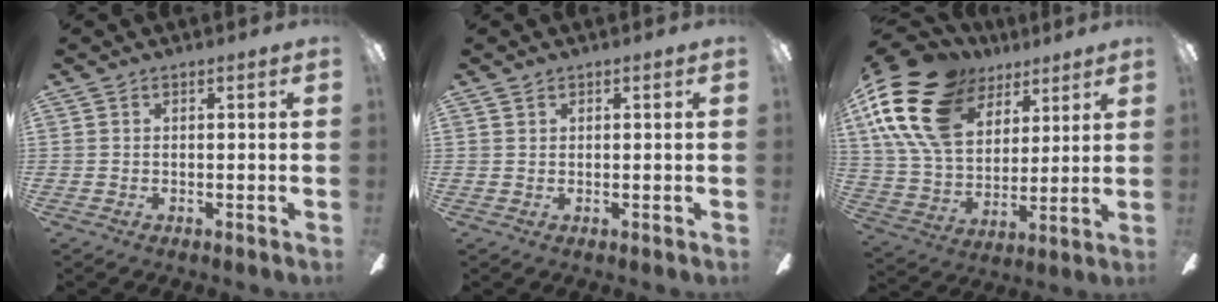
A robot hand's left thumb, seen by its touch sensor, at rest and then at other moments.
{"total": 0.7, "force": [0.5, 0.5, 0.2], "torque": [-0.004, 0.003, 0.010]}
{"total": 22.3, "force": [11.3, 14.3, 12.9], "torque": [-0.279, -0.042, 0.205]}